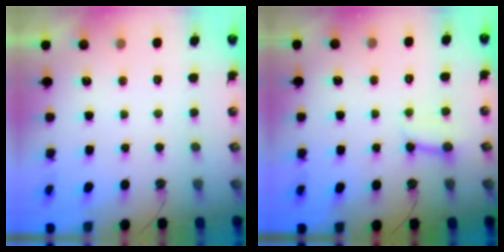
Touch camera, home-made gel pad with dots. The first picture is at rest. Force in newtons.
{"total": 3.4, "press": 3.4, "slide": 0.3}